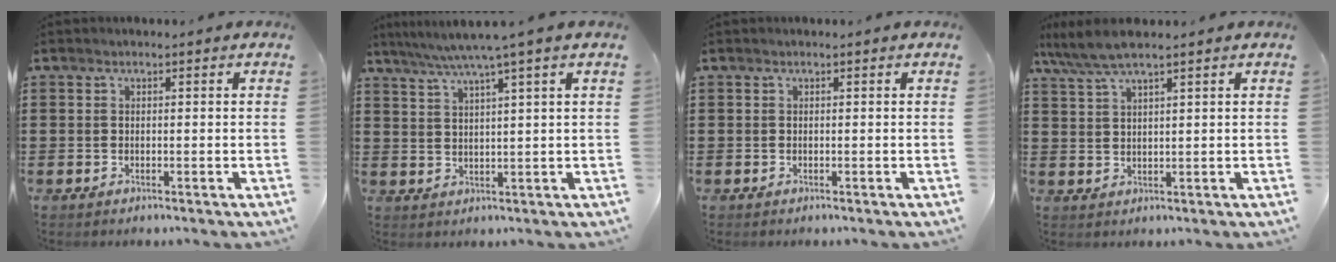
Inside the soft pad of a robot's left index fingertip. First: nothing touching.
{"total": 5.0, "force": [3.5, -1.0, 3.4], "torque": [-0.076, -0.014, 0.056]}
{"total": 0.0}
{"total": 4.8, "force": [3.8, 0.3, 3.0], "torque": [-0.067, -0.004, 0.069]}